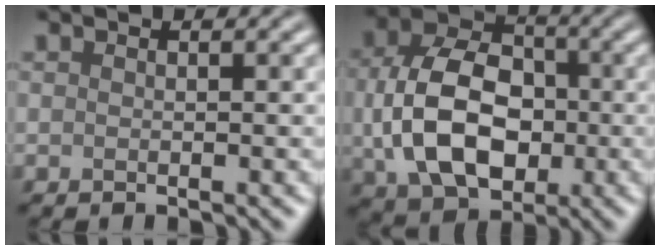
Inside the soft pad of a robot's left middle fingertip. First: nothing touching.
{"total": 10.1, "force": [-0.7, 7.1, 7.2], "torque": [-0.152, -0.002, -0.015]}